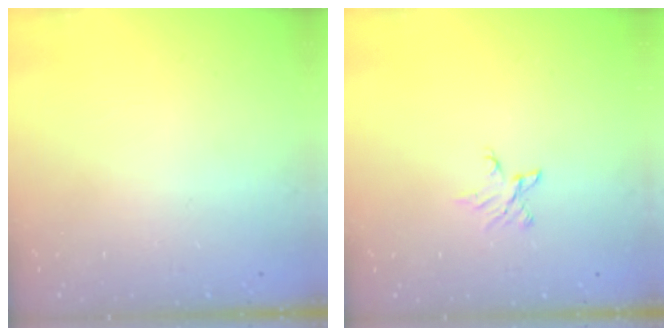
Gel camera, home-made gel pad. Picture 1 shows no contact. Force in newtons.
{"total": 4.0, "press": 3.9, "slide": 0.4}